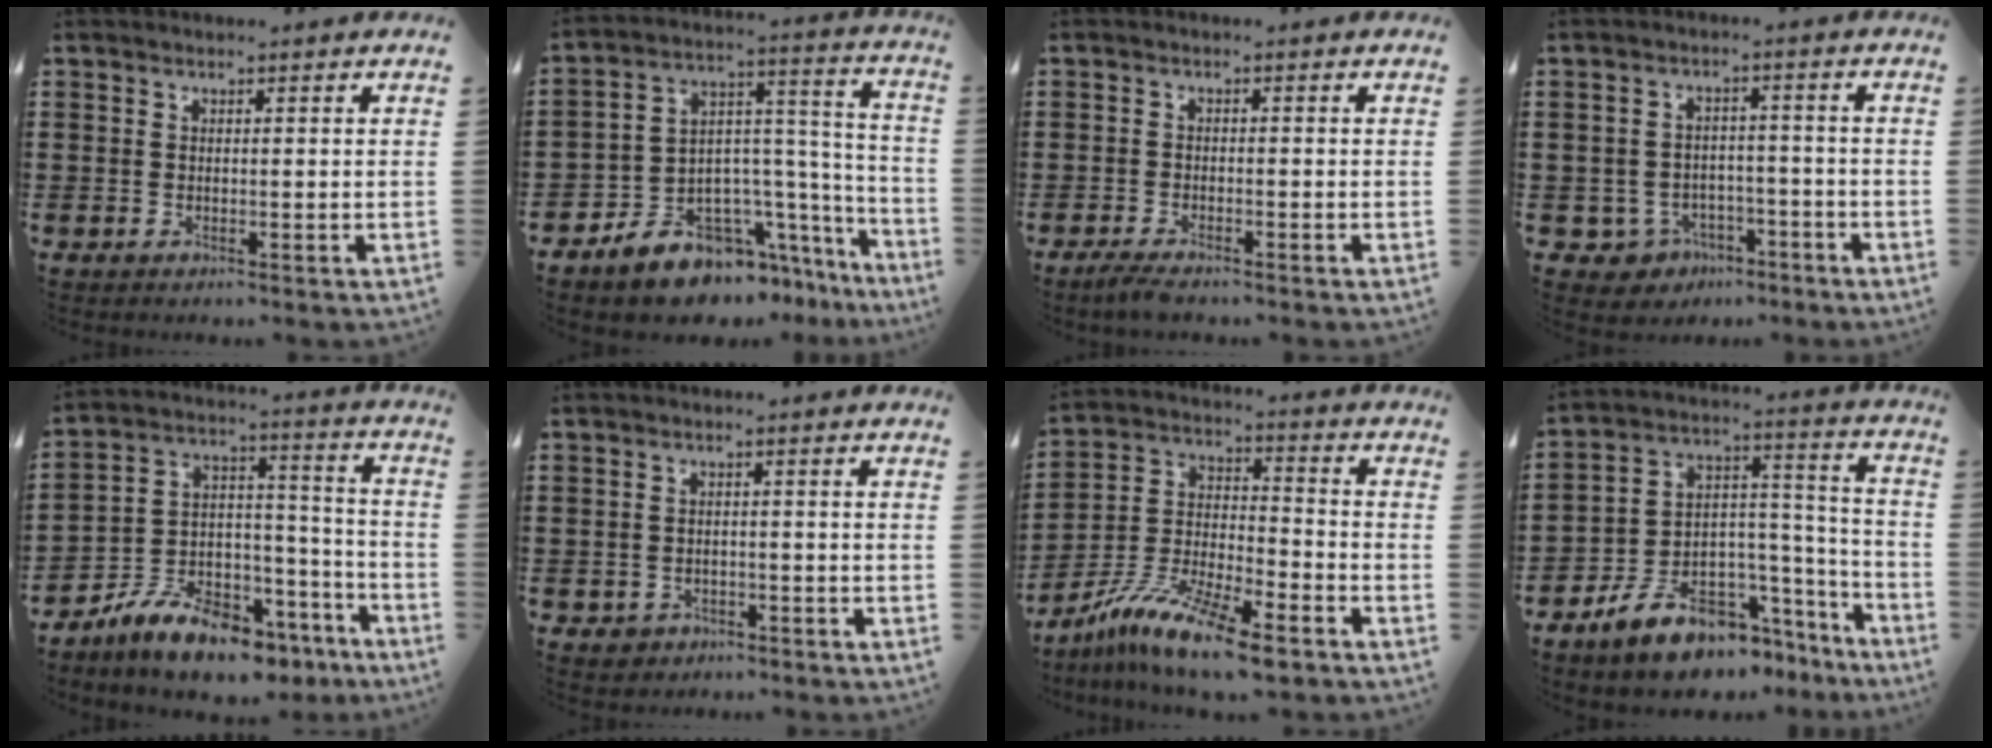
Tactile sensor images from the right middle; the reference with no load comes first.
{"total": 8.3, "force": [-7.2, 3.9, 1.3], "torque": [-0.046, -0.003, -0.140]}
{"total": 1.9, "force": [-1.6, 0.1, 1.0], "torque": [-0.033, -0.006, -0.034]}
{"total": 3.8, "force": [-2.9, 2.4, 0.7], "torque": [-0.030, 0.006, -0.060]}
{"total": 10.5, "force": [-9.1, 3.4, 4.0], "torque": [-0.080, 0.037, -0.177]}
{"total": 1.5, "force": [-1.1, 1.0, 0.1], "torque": [-0.007, 0.001, -0.026]}
{"total": 11.5, "force": [-9.2, 1.3, 6.7], "torque": [-0.141, 0.010, -0.182]}
{"total": 9.3, "force": [-7.3, 4.8, 3.1], "torque": [-0.071, 0.019, -0.138]}